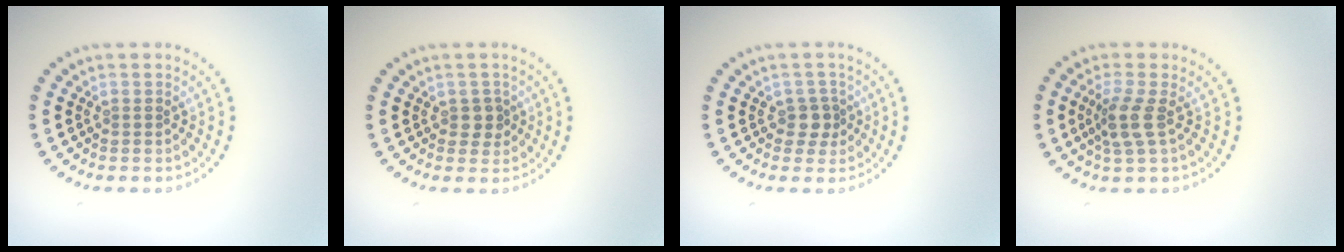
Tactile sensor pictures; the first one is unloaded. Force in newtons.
{"total": 1.4, "press": 1.3, "slide": 0.4}
{"total": 1.8, "press": 1.5, "slide": 1.0}
{"total": 2.6, "press": 2.0, "slide": 1.6}